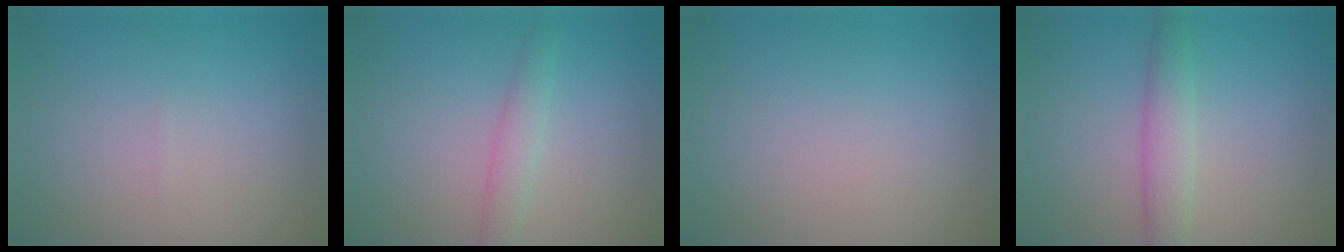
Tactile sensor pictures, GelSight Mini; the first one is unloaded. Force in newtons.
{"total": 2.0, "press": 2.0, "slide": 0.0}
{"total": 0.0}
{"total": 3.0, "press": 3.0, "slide": 0.1}